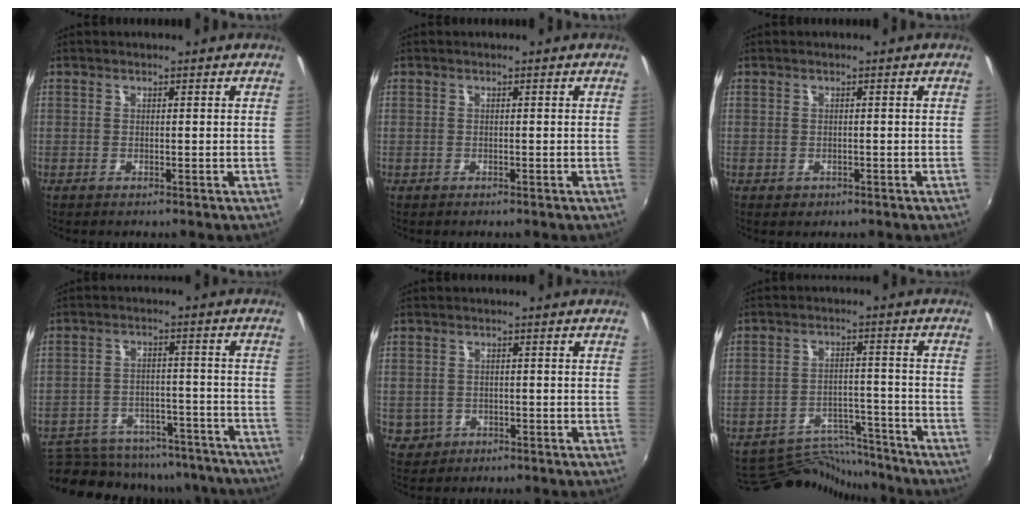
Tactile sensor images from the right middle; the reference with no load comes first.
{"total": 0.0}
{"total": 1.0, "force": [-0.5, 0.8, 0.3], "torque": [-0.006, -0.004, -0.005]}
{"total": 23.9, "force": [-20.7, 8.6, 8.3], "torque": [-0.176, 0.017, -0.261]}
{"total": 3.7, "force": [-1.0, 3.4, 1.1], "torque": [-0.036, 0.000, -0.007]}
{"total": 11.0, "force": [-10.7, 2.3, 0.9], "torque": [-0.032, 0.020, -0.164]}